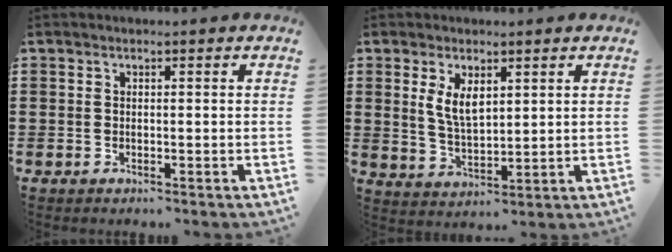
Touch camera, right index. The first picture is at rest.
{"total": 4.8, "force": [1.9, 2.3, 3.8], "torque": [-0.081, 0.004, 0.034]}